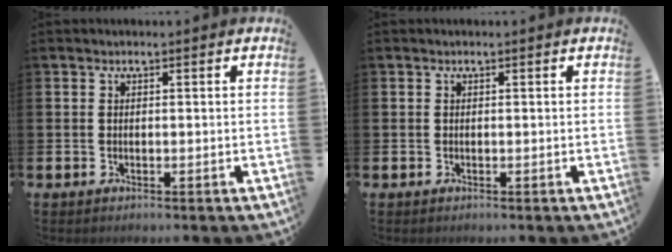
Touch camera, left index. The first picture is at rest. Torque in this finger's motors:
{"motor_torque": [-0.01, 0.00, 0.00, 0.01]}